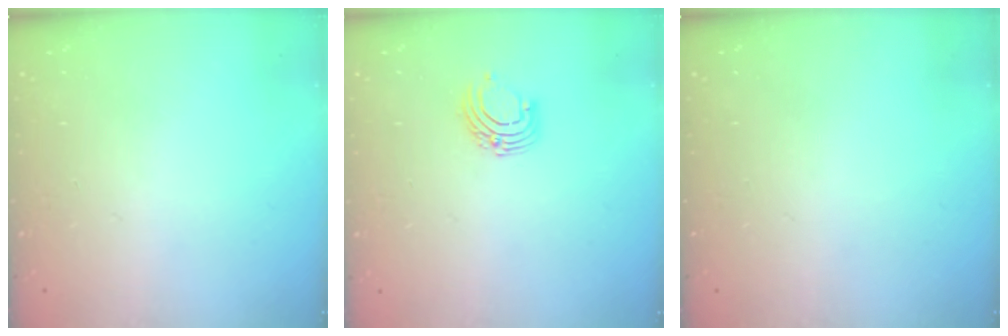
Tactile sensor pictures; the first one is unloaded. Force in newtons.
{"total": 5.9, "press": 5.9, "slide": 0.6}
{"total": 0.0}